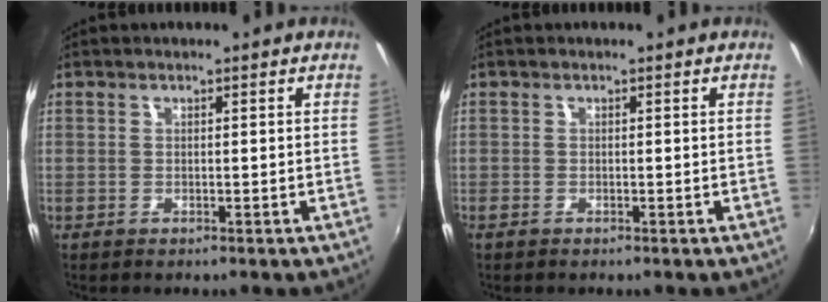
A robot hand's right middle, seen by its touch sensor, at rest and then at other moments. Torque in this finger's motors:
{"motor_torque": [0.39, -0.31, 0.08, 0.04]}